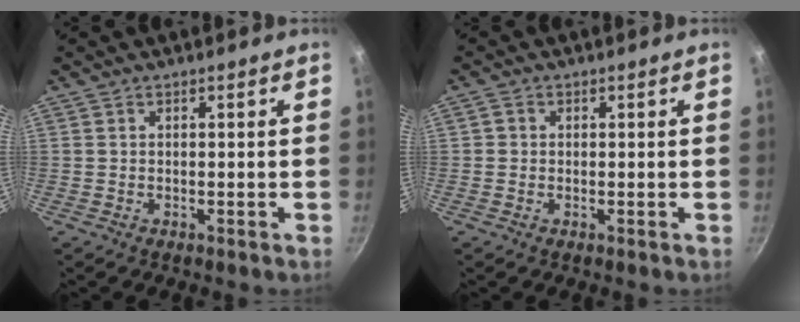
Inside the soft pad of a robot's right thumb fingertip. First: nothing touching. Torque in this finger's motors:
{"motor_torque": [-0.08, -0.59, -0.46, 0.24, -0.04]}